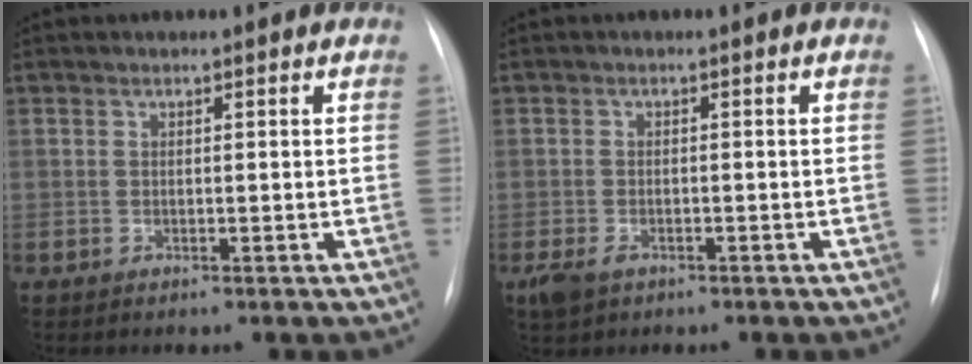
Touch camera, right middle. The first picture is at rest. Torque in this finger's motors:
{"motor_torque": [0.55, -0.31, 0.02, 0.06]}